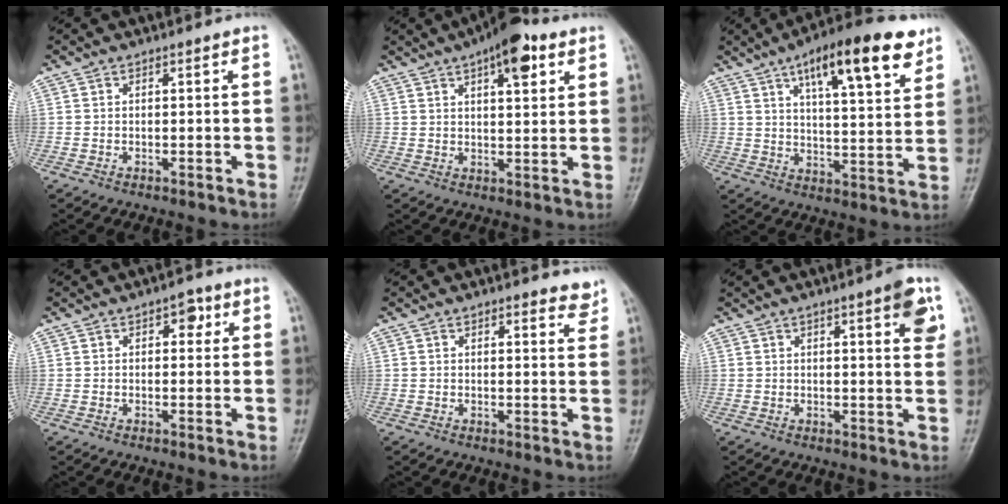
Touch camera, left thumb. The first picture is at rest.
{"total": 10.2, "force": [5.3, 3.8, 7.8], "torque": [-0.094, -0.011, 0.073]}
{"total": 18.0, "force": [10.1, 5.3, 13.9], "torque": [-0.182, -0.031, 0.153]}
{"total": 3.1, "force": [1.3, 1.8, 2.2], "torque": [-0.012, 0.001, 0.012]}
{"total": 3.4, "force": [2.7, 1.2, 1.6], "torque": [0.001, -0.012, 0.030]}
{"total": 6.3, "force": [2.9, 1.3, 5.4], "torque": [-0.062, -0.010, 0.035]}